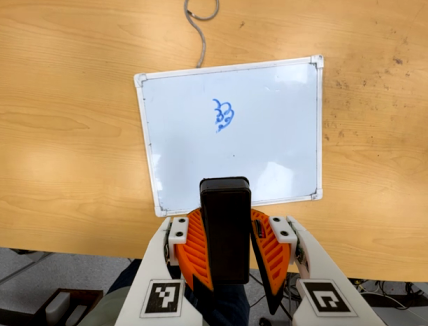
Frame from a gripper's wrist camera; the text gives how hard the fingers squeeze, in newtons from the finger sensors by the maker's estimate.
{"total": 11.1, "left": 9.9, "right": 12.4}